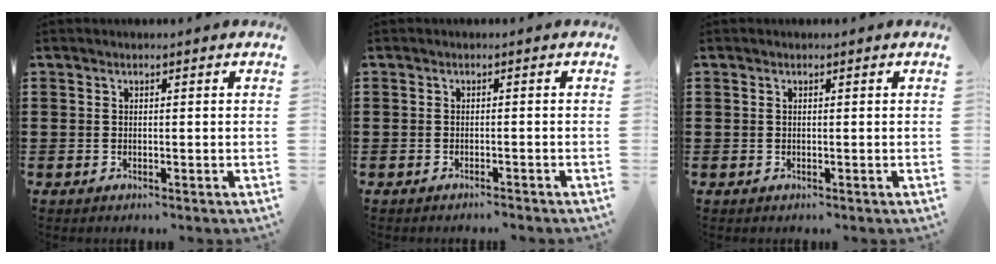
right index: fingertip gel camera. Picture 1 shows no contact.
{"total": 0.8, "force": [-0.7, -0.2, 0.2], "torque": [-0.007, -0.004, -0.014]}
{"total": 0.0}